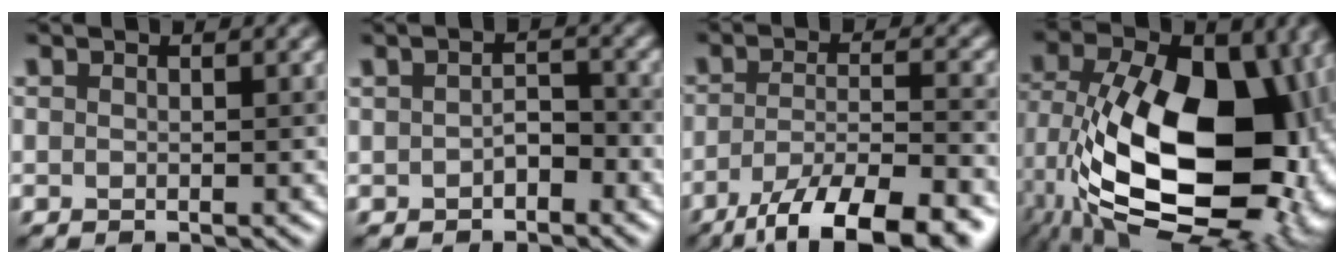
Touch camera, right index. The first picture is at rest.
{"total": 1.8, "force": [-0.6, 1.1, 1.3], "torque": [-0.029, 0.003, -0.010]}
{"total": 10.9, "force": [-7.2, 3.2, 7.6], "torque": [-0.128, -0.008, -0.118]}
{"total": 17.7, "force": [-2.1, 11.0, 13.7], "torque": [-0.259, -0.010, -0.033]}